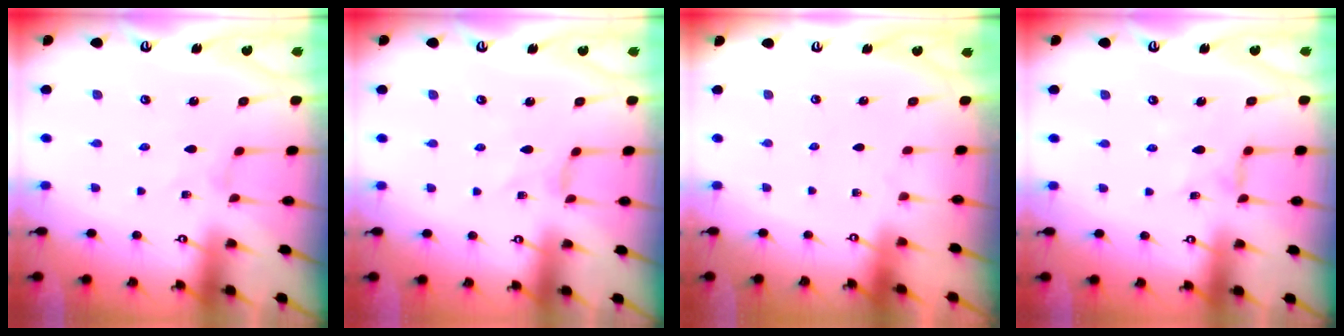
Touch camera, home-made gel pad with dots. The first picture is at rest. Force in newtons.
{"total": 0.0}
{"total": 0.0}
{"total": 2.3, "press": 2.3, "slide": 0.4}